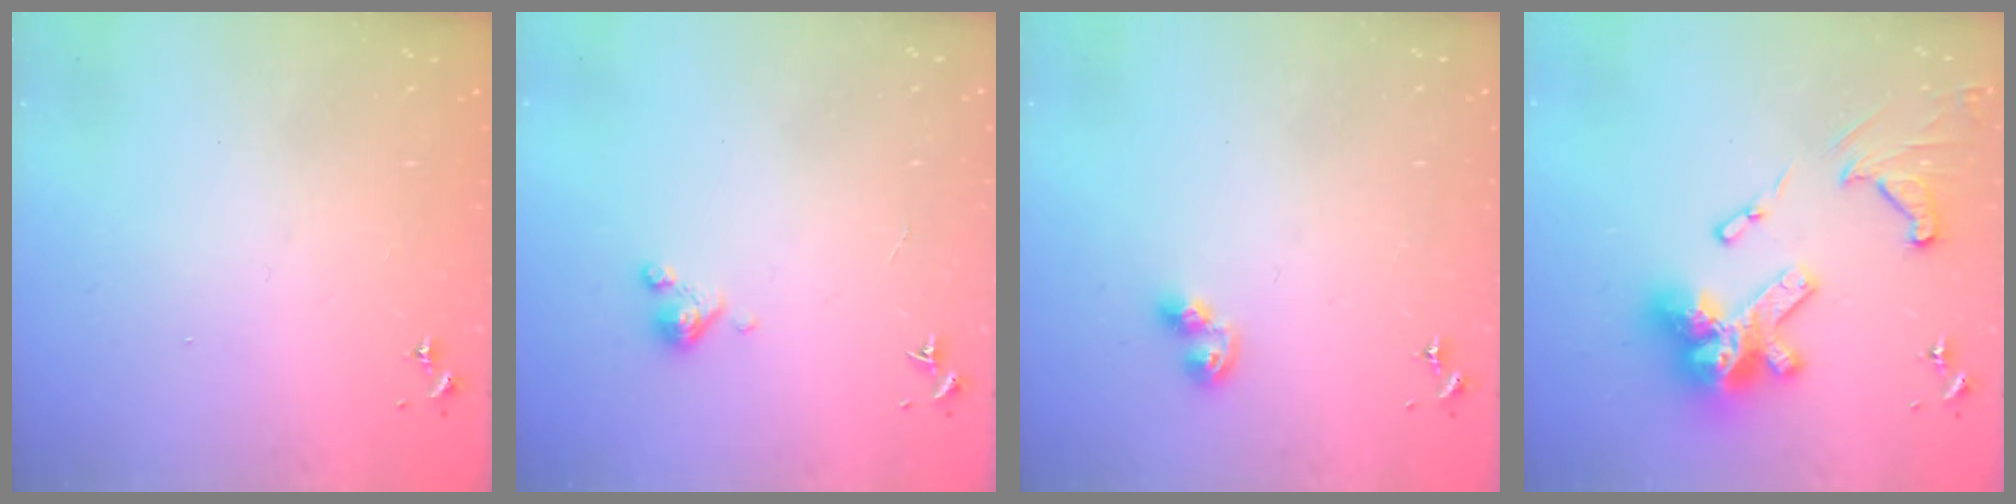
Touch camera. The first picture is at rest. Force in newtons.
{"total": 4.1, "press": 4.1, "slide": 0.3}
{"total": 6.0, "press": 6.0, "slide": 0.3}
{"total": 21.8, "press": 21.8, "slide": 1.7}